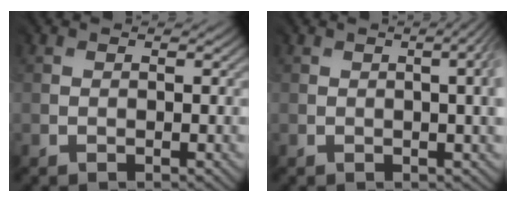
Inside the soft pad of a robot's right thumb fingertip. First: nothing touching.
{"total": 5.1, "force": [0.0, 1.8, 4.8], "torque": [-0.034, 0.007, -0.002]}